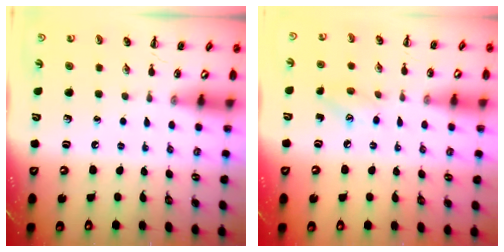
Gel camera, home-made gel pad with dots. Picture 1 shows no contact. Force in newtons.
{"total": 6.7, "press": 6.5, "slide": 1.5}